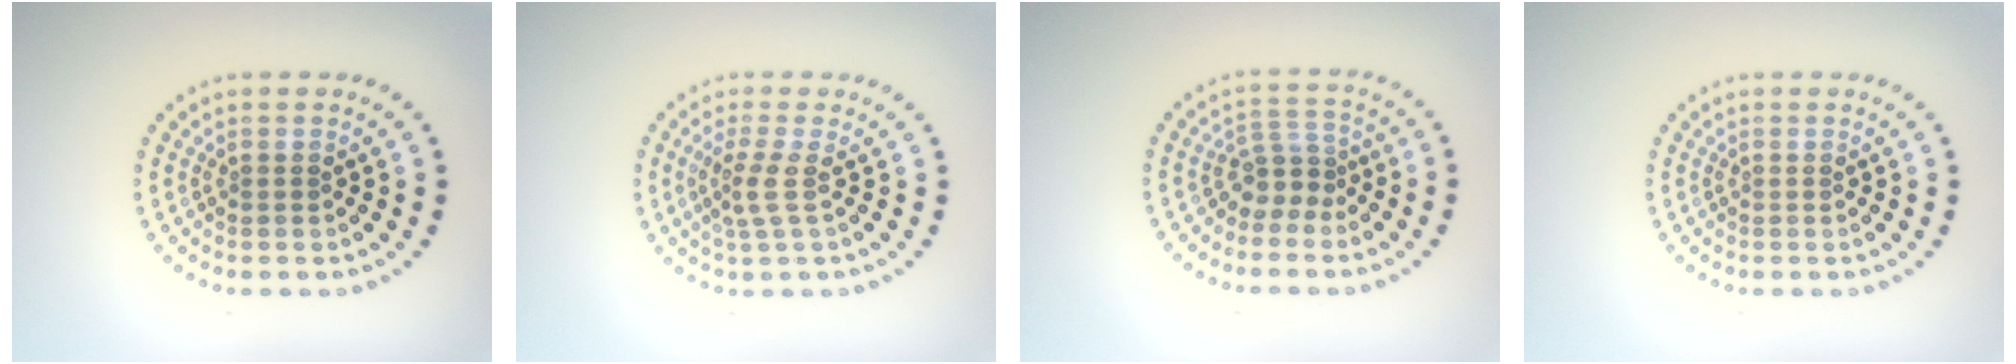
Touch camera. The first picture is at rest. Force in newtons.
{"total": 2.2, "press": 1.6, "slide": 1.5}
{"total": 2.5, "press": 1.8, "slide": 1.7}
{"total": 0.0}